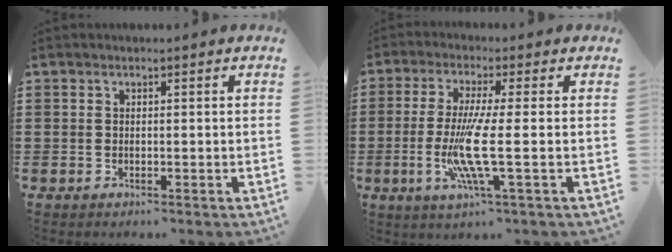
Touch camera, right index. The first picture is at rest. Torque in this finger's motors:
{"motor_torque": [1.19, 0.95, 0.32, 0.11]}